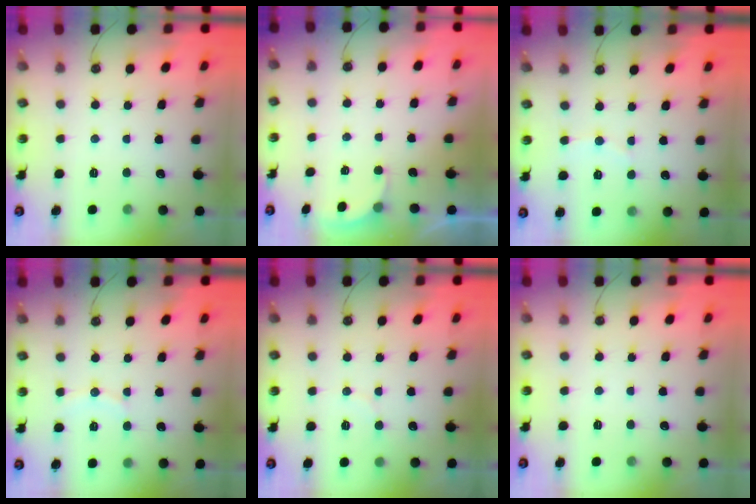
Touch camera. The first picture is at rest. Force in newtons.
{"total": 2.3, "press": 2.1, "slide": 0.8}
{"total": 5.6, "press": 5.6, "slide": 0.6}
{"total": 5.5, "press": 5.5, "slide": 0.1}
{"total": 3.0, "press": 3.0, "slide": 0.3}
{"total": 0.0}